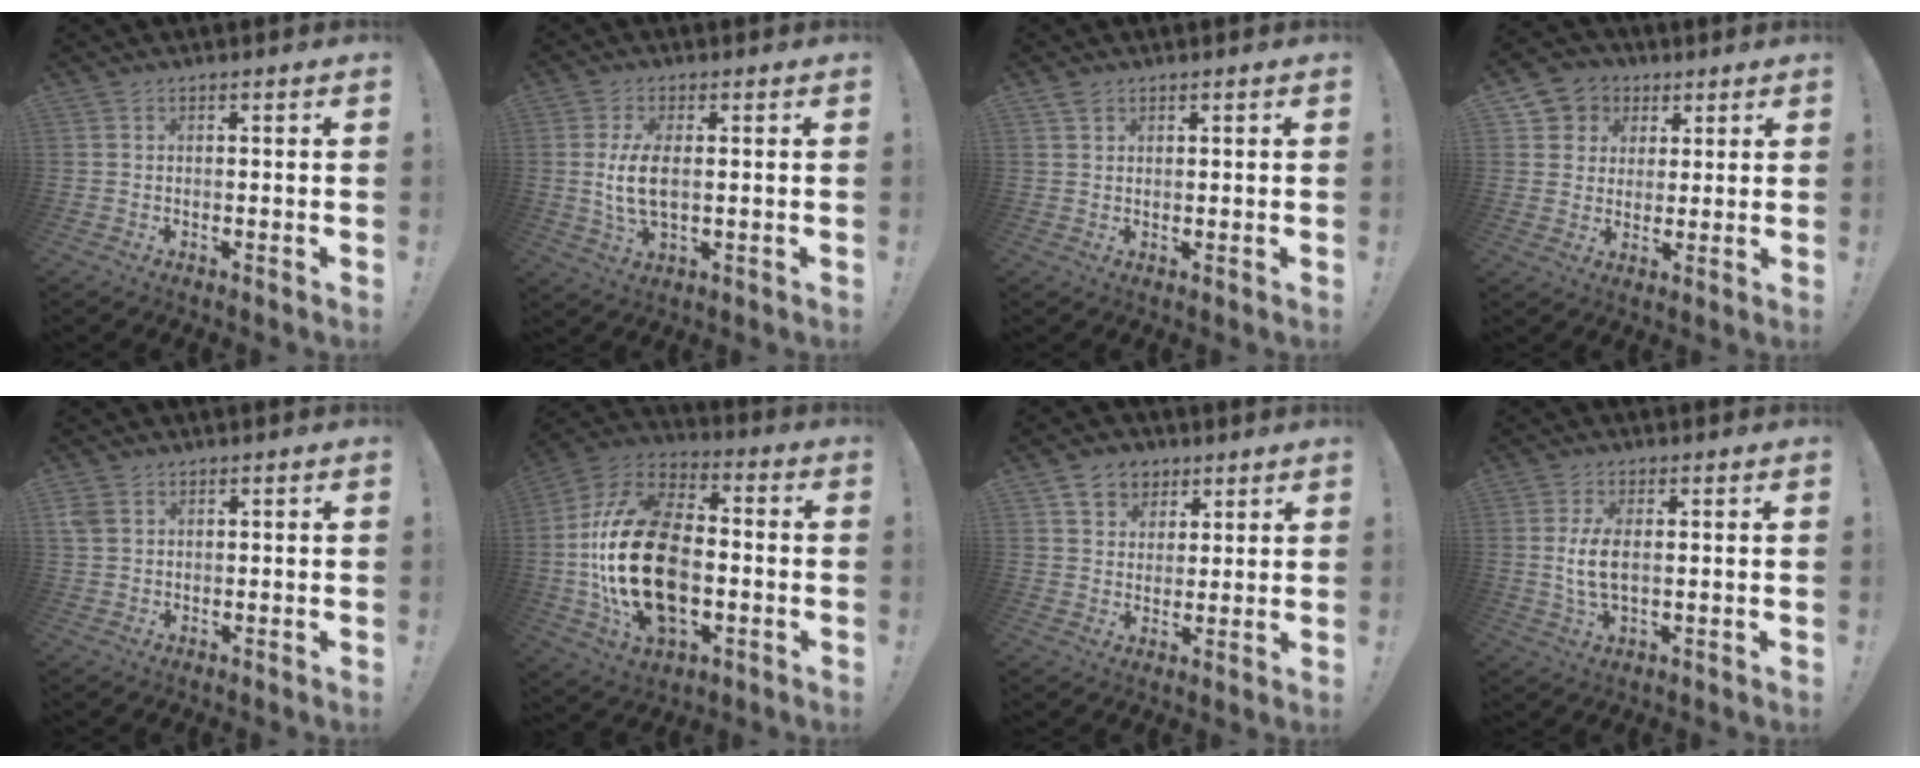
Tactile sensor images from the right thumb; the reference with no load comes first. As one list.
[{"total": 8.3, "force": [0.2, 3.6, 7.4], "torque": [-0.148, -0.016, 0.000]}, {"total": 1.7, "force": [1.3, 0.9, 0.7], "torque": [-0.009, -0.001, 0.023]}, {"total": 7.2, "force": [1.8, 6.9, 1.2], "torque": [-0.016, -0.010, 0.041]}, {"total": 3.5, "force": [1.5, 2.6, 1.6], "torque": [-0.033, 0.003, 0.032]}, {"total": 28.5, "force": [-3.4, 17.6, 22.2], "torque": [-0.437, 0.032, -0.046]}, {"total": 8.0, "force": [4.3, 6.5, 1.9], "torque": [-0.023, -0.024, 0.085]}, {"total": 6.8, "force": [0.2, 3.0, 6.1], "torque": [-0.113, -0.008, 0.000]}]